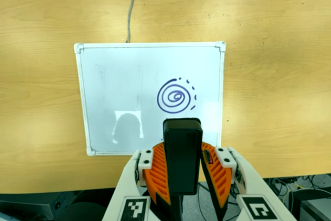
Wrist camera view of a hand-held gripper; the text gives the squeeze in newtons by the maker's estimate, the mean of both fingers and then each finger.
{"total": 7.1, "left": 6.4, "right": 7.9}